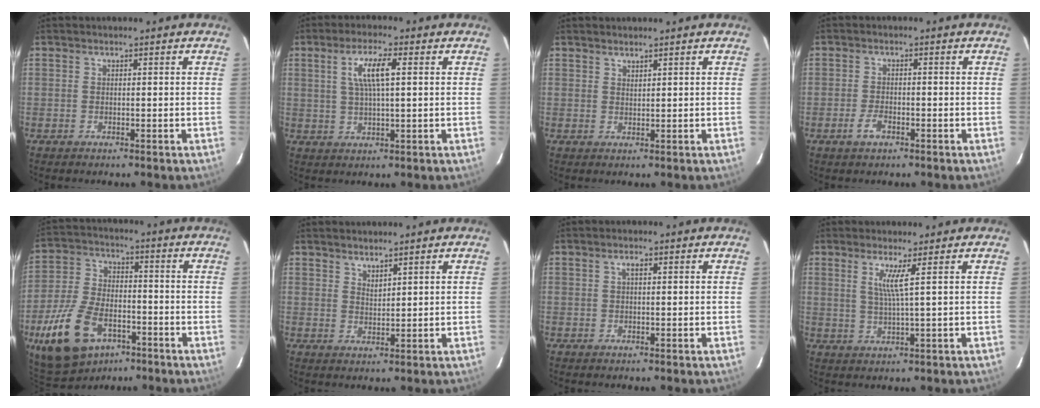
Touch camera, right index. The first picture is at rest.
{"total": 6.2, "force": [1.8, 1.1, 5.8], "torque": [-0.110, 0.004, 0.033]}
{"total": 1.2, "force": [1.1, 0.1, 0.4], "torque": [-0.006, -0.001, 0.020]}
{"total": 2.8, "force": [-1.6, 1.5, 1.8], "torque": [-0.041, -0.001, -0.031]}
{"total": 17.6, "force": [-9.2, 10.1, 11.1], "torque": [-0.251, -0.014, -0.156]}
{"total": 2.3, "force": [2.1, 0.4, 0.8], "torque": [-0.013, 0.001, 0.038]}
{"total": 0.9, "force": [0.3, 0.4, 0.8], "torque": [-0.014, 0.005, 0.003]}
{"total": 3.5, "force": [1.5, -1.0, 3.0], "torque": [-0.054, -0.010, 0.026]}